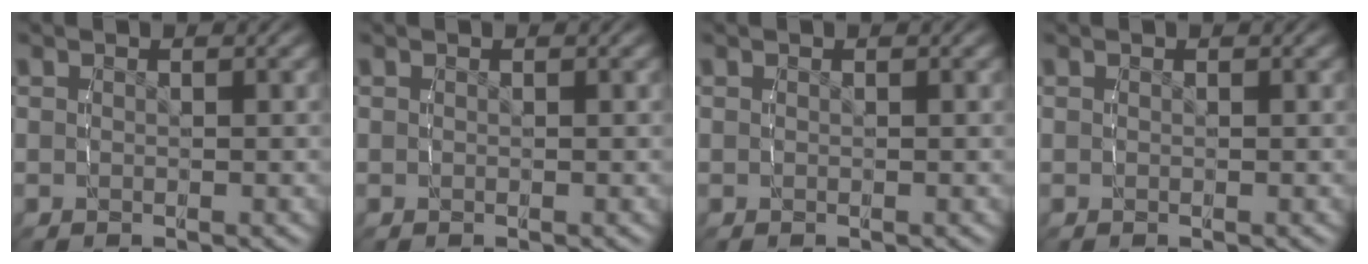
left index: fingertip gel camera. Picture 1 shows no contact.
{"total": 0.0}
{"total": 0.0}
{"total": 0.0}